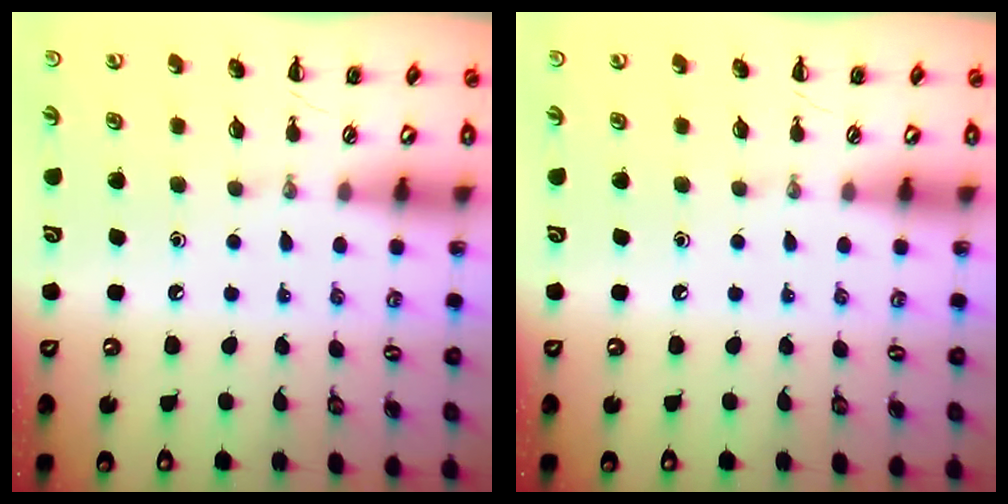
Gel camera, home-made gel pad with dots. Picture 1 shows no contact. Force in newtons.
{"total": 0.0}